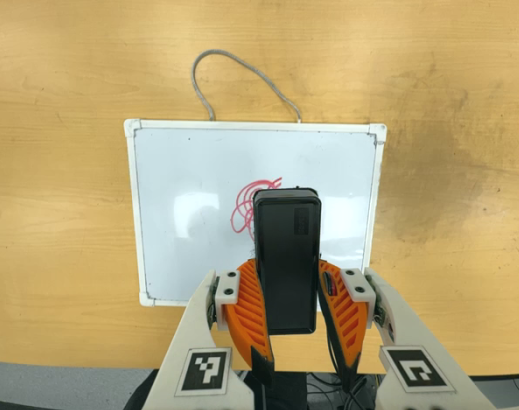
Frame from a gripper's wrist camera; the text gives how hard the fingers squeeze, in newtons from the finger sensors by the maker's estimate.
{"total": 9.1, "left": 7.6, "right": 10.6}